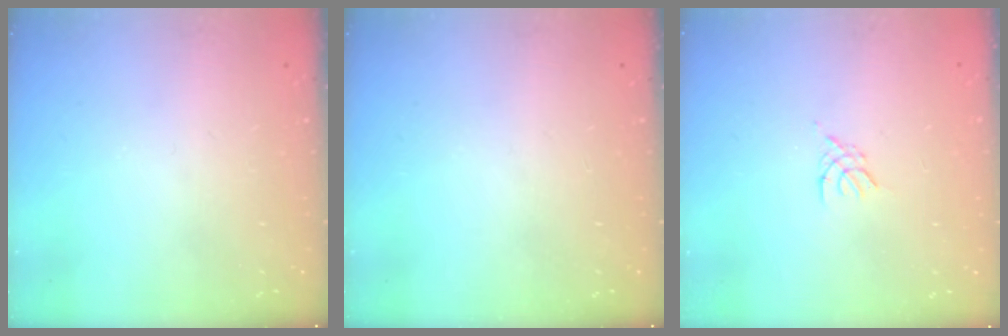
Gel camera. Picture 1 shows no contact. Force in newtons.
{"total": 0.0}
{"total": 2.6, "press": 2.5, "slide": 0.6}